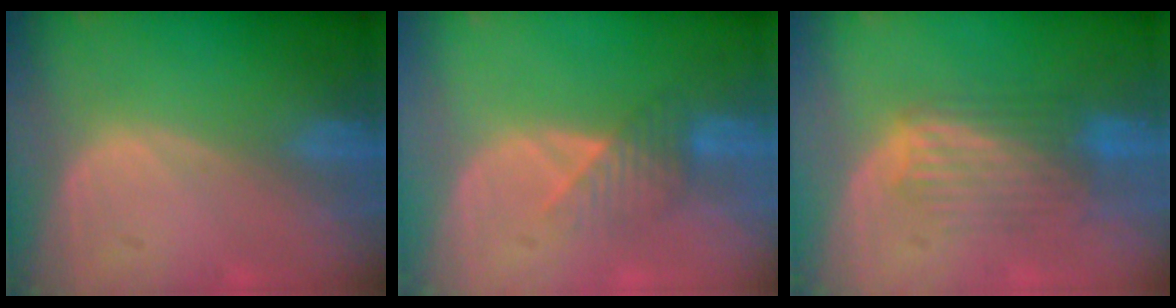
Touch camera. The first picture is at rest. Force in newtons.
{"total": 3.8, "press": 3.4, "slide": 1.5}
{"total": 5.6, "press": 5.6, "slide": 0.4}